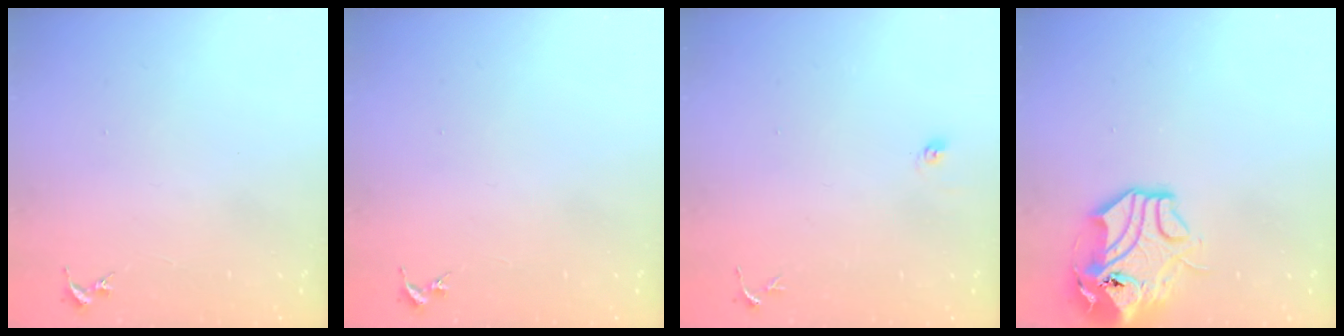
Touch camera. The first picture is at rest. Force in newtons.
{"total": 0.0}
{"total": 5.1, "press": 5.0, "slide": 0.4}
{"total": 13.8, "press": 13.6, "slide": 2.0}